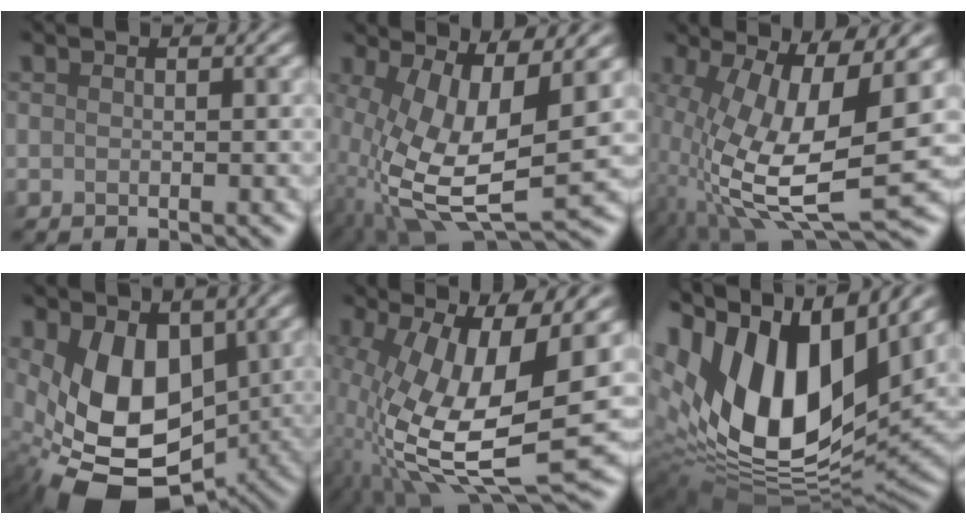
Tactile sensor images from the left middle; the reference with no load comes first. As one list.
[{"total": 9.9, "force": [-1.0, 4.2, 8.9], "torque": [-0.203, -0.022, -0.009]}, {"total": 11.7, "force": [-1.8, 4.1, 10.8], "torque": [-0.232, -0.016, -0.027]}, {"total": 9.2, "force": [-0.8, 6.3, 6.6], "torque": [-0.134, -0.020, -0.003]}, {"total": 13.7, "force": [-1.0, 5.1, 12.6], "torque": [-0.261, -0.015, -0.015]}, {"total": 17.9, "force": [5.3, 10.1, 13.8], "torque": [-0.295, 0.009, 0.096]}]